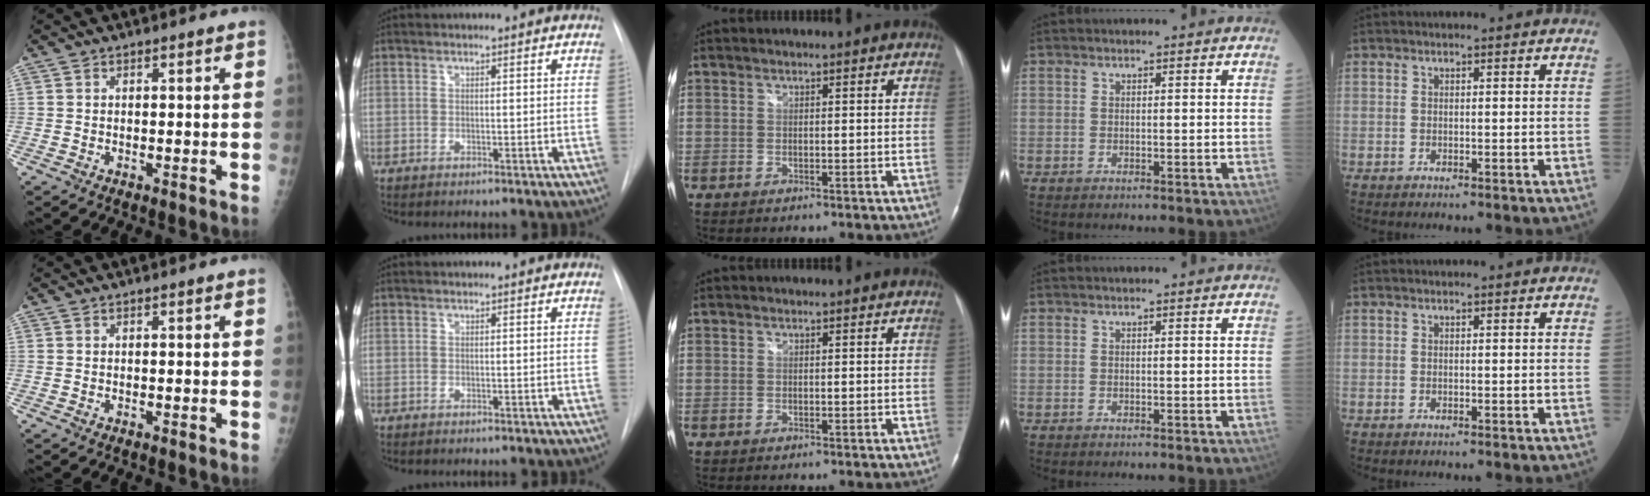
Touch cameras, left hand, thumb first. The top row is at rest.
{}